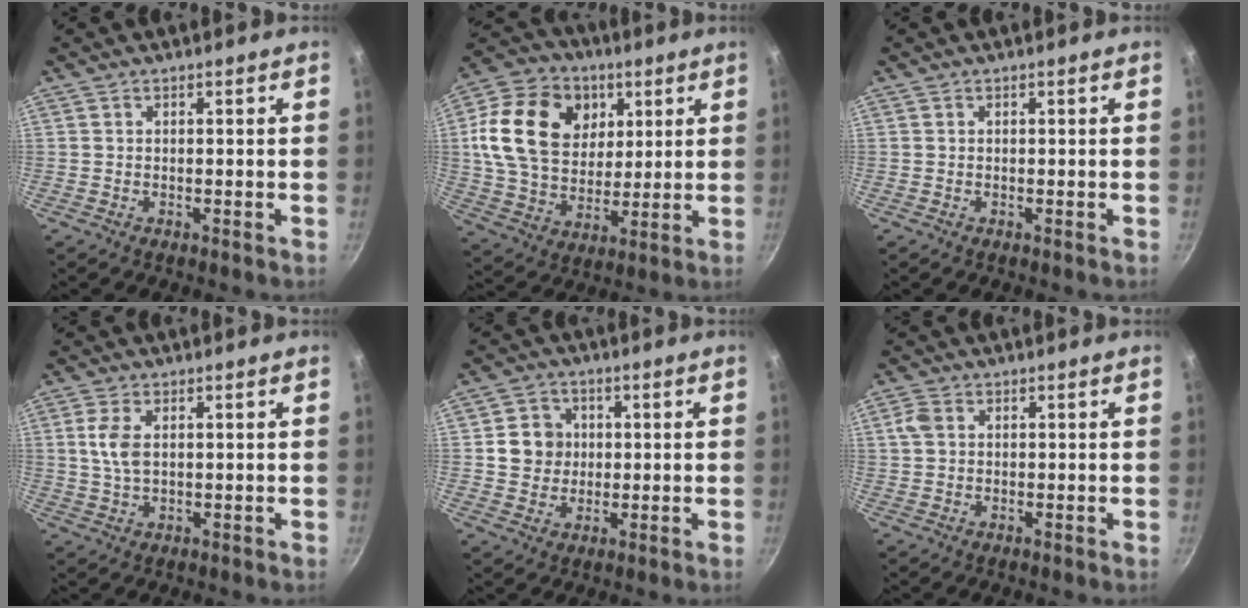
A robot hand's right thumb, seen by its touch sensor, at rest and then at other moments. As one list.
[{"total": 21.3, "force": [5.9, 15.9, 13.0], "torque": [-0.216, -0.003, 0.101]}, {"total": 0.0}, {"total": 5.1, "force": [1.1, 2.8, 4.1], "torque": [-0.086, -0.001, 0.023]}, {"total": 6.8, "force": [0.8, 6.3, 2.4], "torque": [-0.006, 0.006, 0.009]}, {"total": 3.0, "force": [0.8, 2.2, 1.8], "torque": [-0.036, 0.004, 0.014]}]